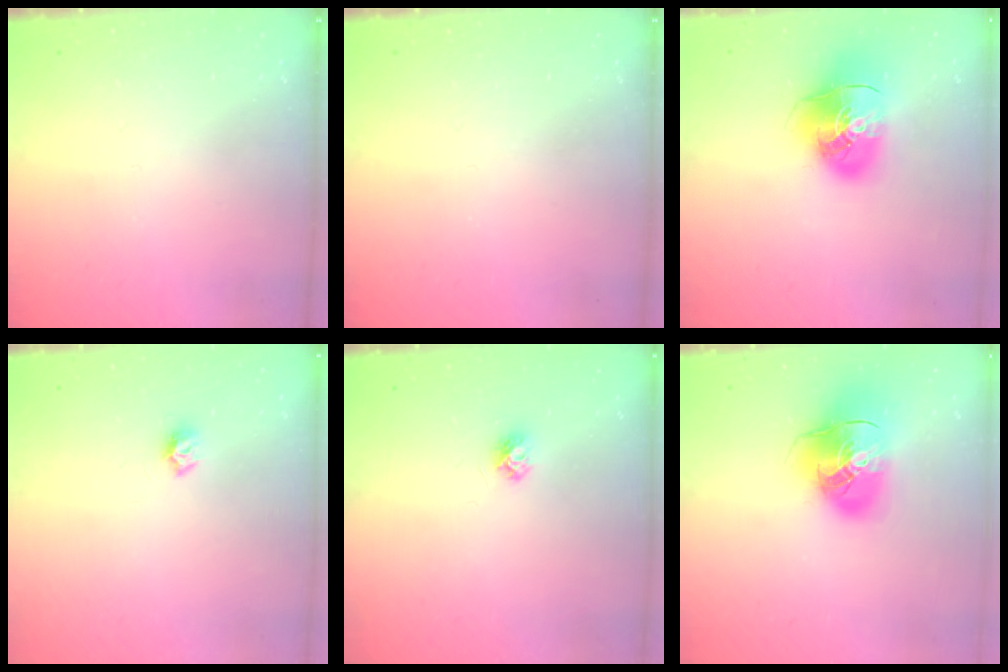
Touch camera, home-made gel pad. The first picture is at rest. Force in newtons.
{"total": 0.0}
{"total": 12.3, "press": 12.2, "slide": 1.9}
{"total": 4.6, "press": 4.6, "slide": 0.5}
{"total": 4.5, "press": 4.5, "slide": 0.6}
{"total": 17.1, "press": 16.8, "slide": 2.9}